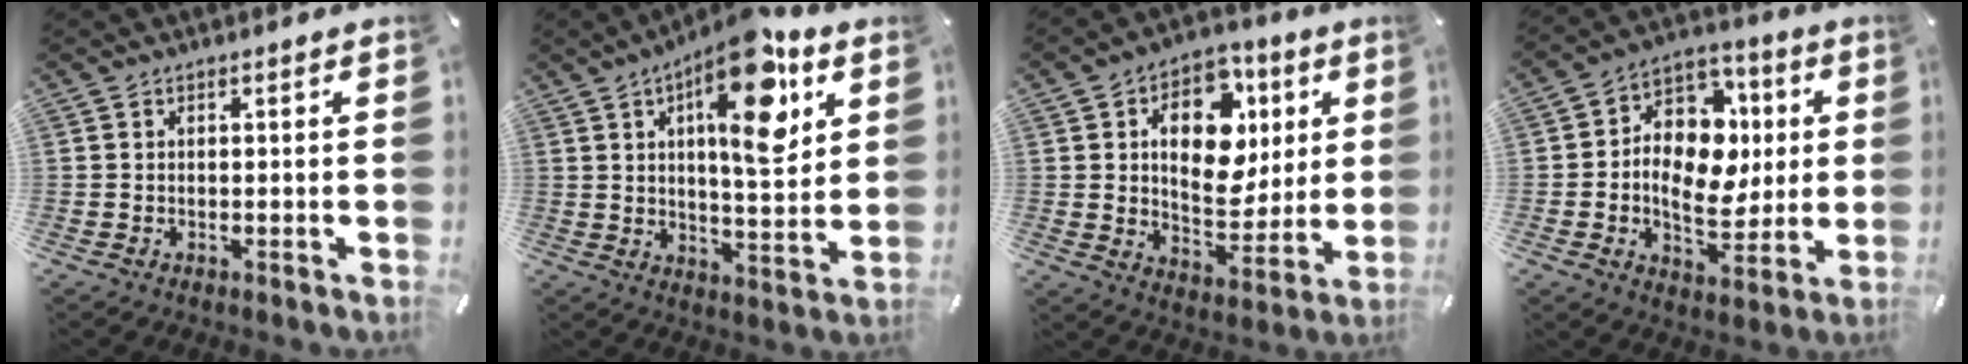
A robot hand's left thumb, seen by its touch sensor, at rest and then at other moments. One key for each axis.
{"total": 18.0, "fx": 8.1, "fy": 6.5, "fz": 14.7, "tx": -0.215, "ty": -0.032, "tz": 0.123}
{"total": 16.3, "fx": 4.6, "fy": 11.5, "fz": 10.6, "tx": -0.152, "ty": -0.007, "tz": 0.083}
{"total": 14.0, "fx": 0.4, "fy": 11.3, "fz": 8.3, "tx": -0.136, "ty": -0.003, "tz": 0.013}